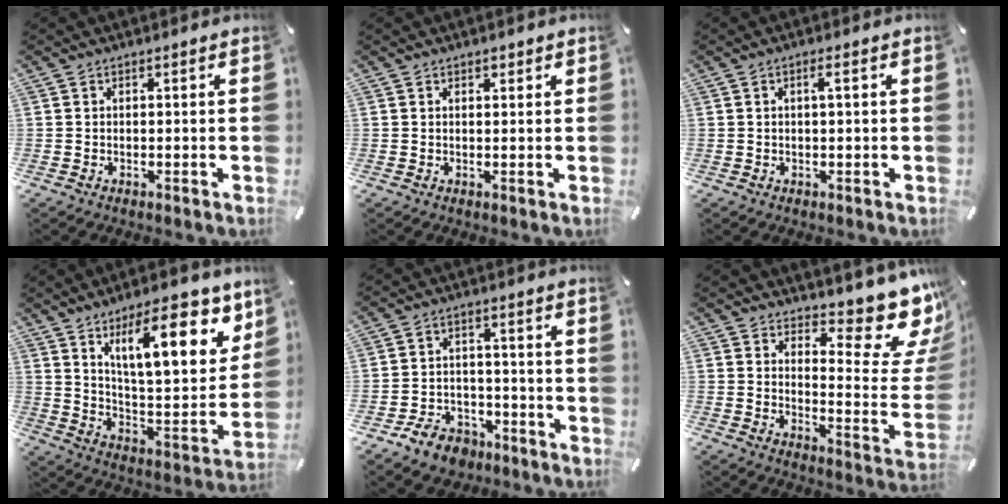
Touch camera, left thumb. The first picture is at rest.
{"total": 1.0, "force": [0.7, 0.6, 0.3], "torque": [-0.007, 0.001, 0.012]}
{"total": 1.9, "force": [0.4, 0.4, 1.8], "torque": [-0.036, 0.002, 0.006]}
{"total": 21.0, "force": [12.0, 7.6, 15.5], "torque": [-0.223, -0.066, 0.188]}
{"total": 7.9, "force": [-5.7, 5.1, 2.3], "torque": [-0.035, 0.046, -0.101]}
{"total": 15.2, "force": [10.0, 6.2, 9.7], "torque": [-0.102, -0.102, 0.166]}